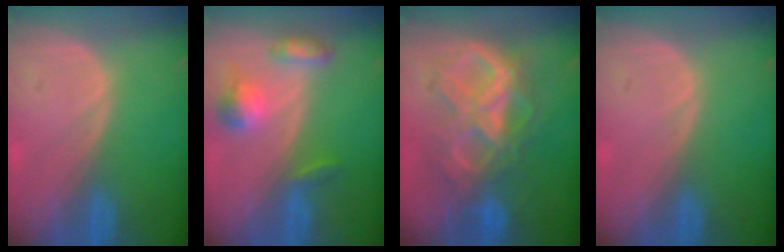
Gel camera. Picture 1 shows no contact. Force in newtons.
{"total": 5.7, "press": 5.3, "slide": 2.1}
{"total": 10.0, "press": 9.9, "slide": 1.0}
{"total": 0.0}